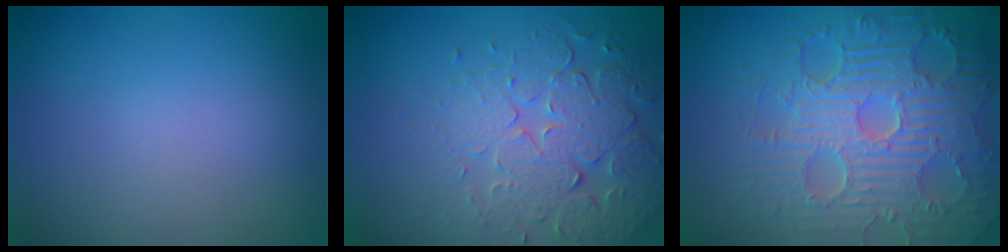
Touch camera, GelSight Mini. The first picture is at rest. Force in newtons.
{"total": 5.9, "press": 4.8, "slide": 3.4}
{"total": 9.4, "press": 6.9, "slide": 6.4}